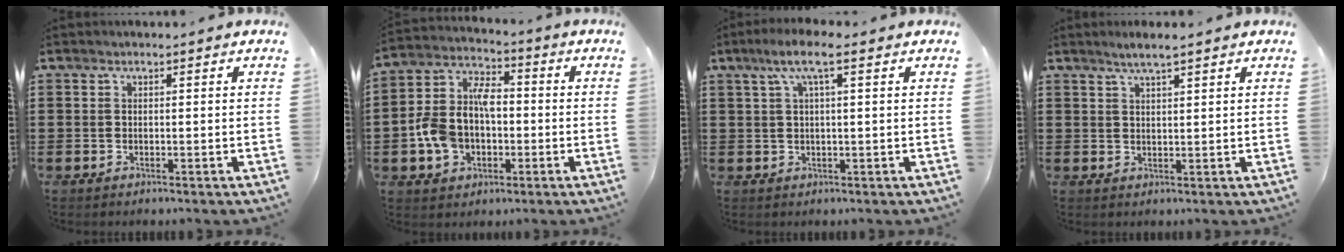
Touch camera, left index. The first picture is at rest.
{"total": 9.9, "force": [-1.1, 7.0, 6.9], "torque": [-0.172, 0.013, -0.024]}
{"total": 4.8, "force": [2.1, 0.7, 4.3], "torque": [-0.088, 0.005, 0.033]}
{"total": 2.6, "force": [2.0, 0.2, 1.7], "torque": [-0.036, 0.003, 0.036]}